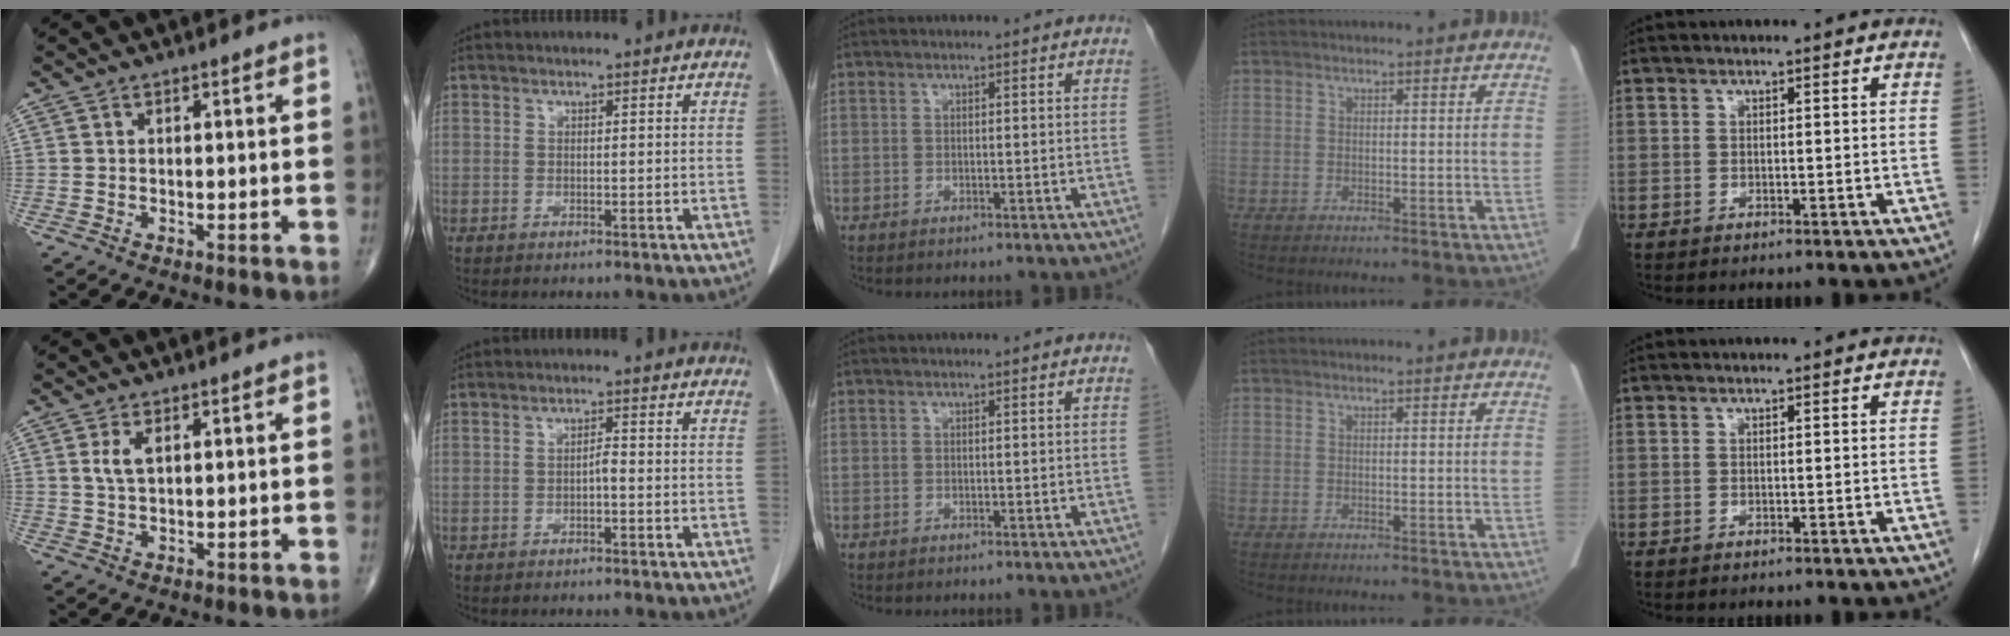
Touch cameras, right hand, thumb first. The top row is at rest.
{"thumb": {"total": 3.1, "force": [1.0, 1.5, 2.6], "torque": [-0.054, 0.000, 0.023]}, "index": {"total": 1.2, "force": [-0.5, 0.2, 1.1], "torque": [-0.017, 0.003, -0.010]}}